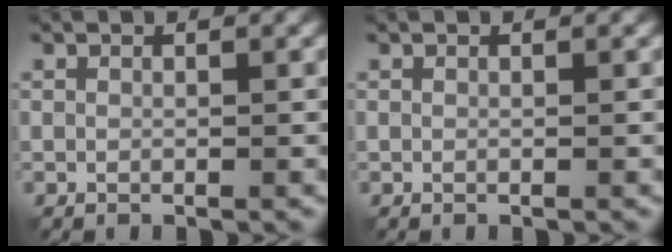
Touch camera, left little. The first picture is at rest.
{"total": 0.0}